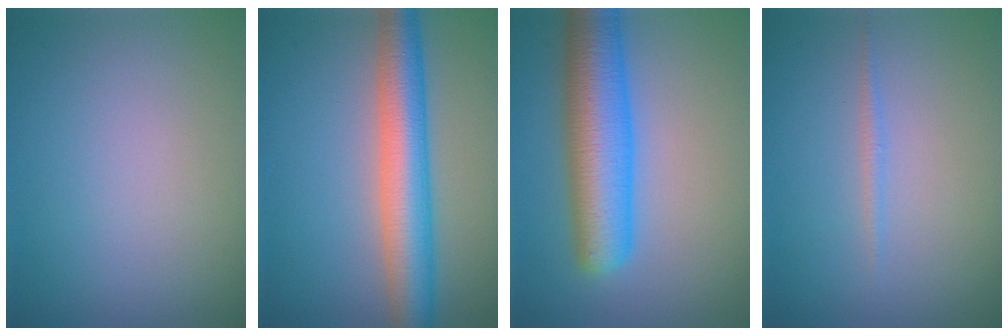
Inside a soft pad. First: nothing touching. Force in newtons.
{"total": 6.8, "press": 6.8, "slide": 0.2}
{"total": 8.0, "press": 8.0, "slide": 0.1}
{"total": 0.7, "press": 0.7, "slide": 0.1}